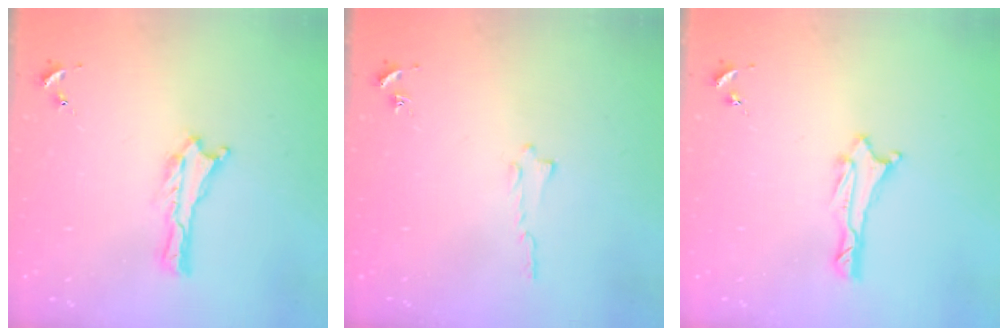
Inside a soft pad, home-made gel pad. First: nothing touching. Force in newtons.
{"total": 0.0}
{"total": 1.0, "press": 1.0, "slide": 0.2}